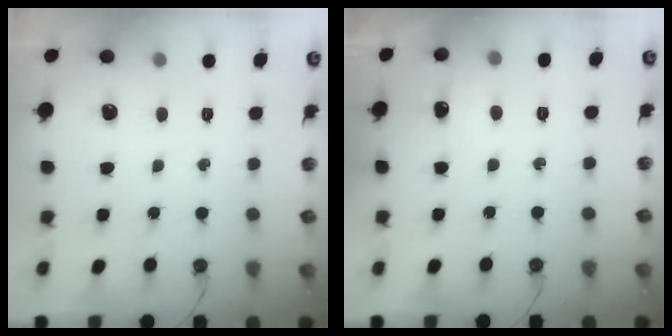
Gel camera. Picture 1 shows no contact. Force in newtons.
{"total": 5.1, "press": 5.1, "slide": 0.7}